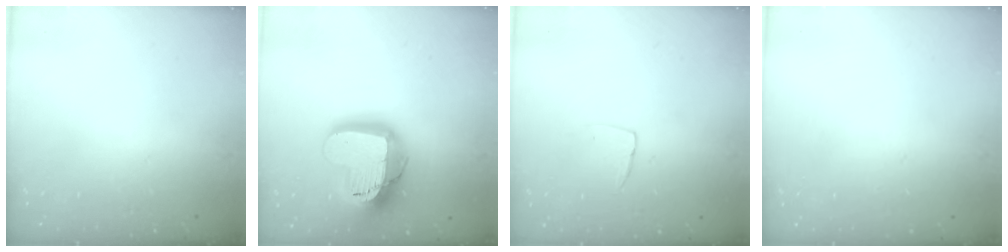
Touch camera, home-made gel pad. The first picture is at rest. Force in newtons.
{"total": 20.1, "press": 20.0, "slide": 1.6}
{"total": 3.7, "press": 3.7, "slide": 0.2}
{"total": 0.0}